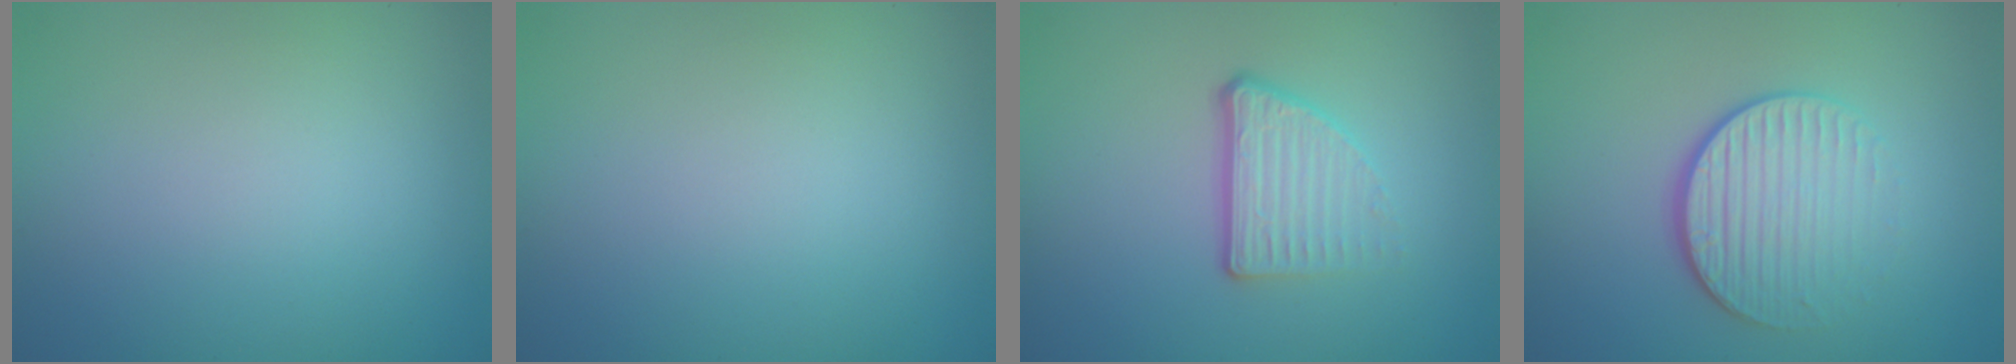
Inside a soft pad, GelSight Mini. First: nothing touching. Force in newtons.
{"total": 0.0}
{"total": 3.6, "press": 2.3, "slide": 2.7}
{"total": 4.2, "press": 2.8, "slide": 3.2}